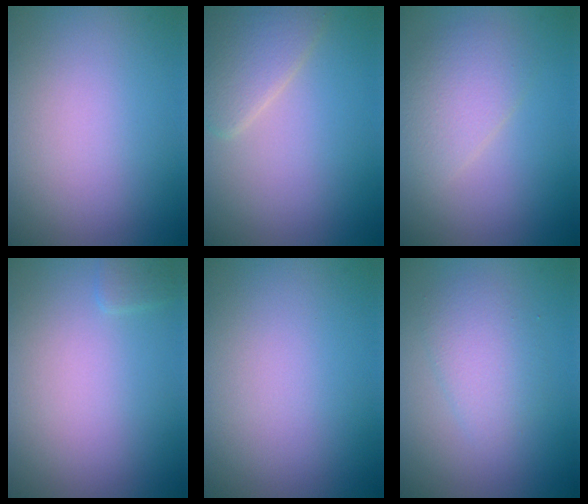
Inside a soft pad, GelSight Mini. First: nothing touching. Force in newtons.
{"total": 3.3, "press": 3.3, "slide": 0.2}
{"total": 3.0, "press": 3.0, "slide": 0.0}
{"total": 0.9, "press": 0.9, "slide": 0.0}
{"total": 0.0}
{"total": 2.7, "press": 2.7, "slide": 0.1}